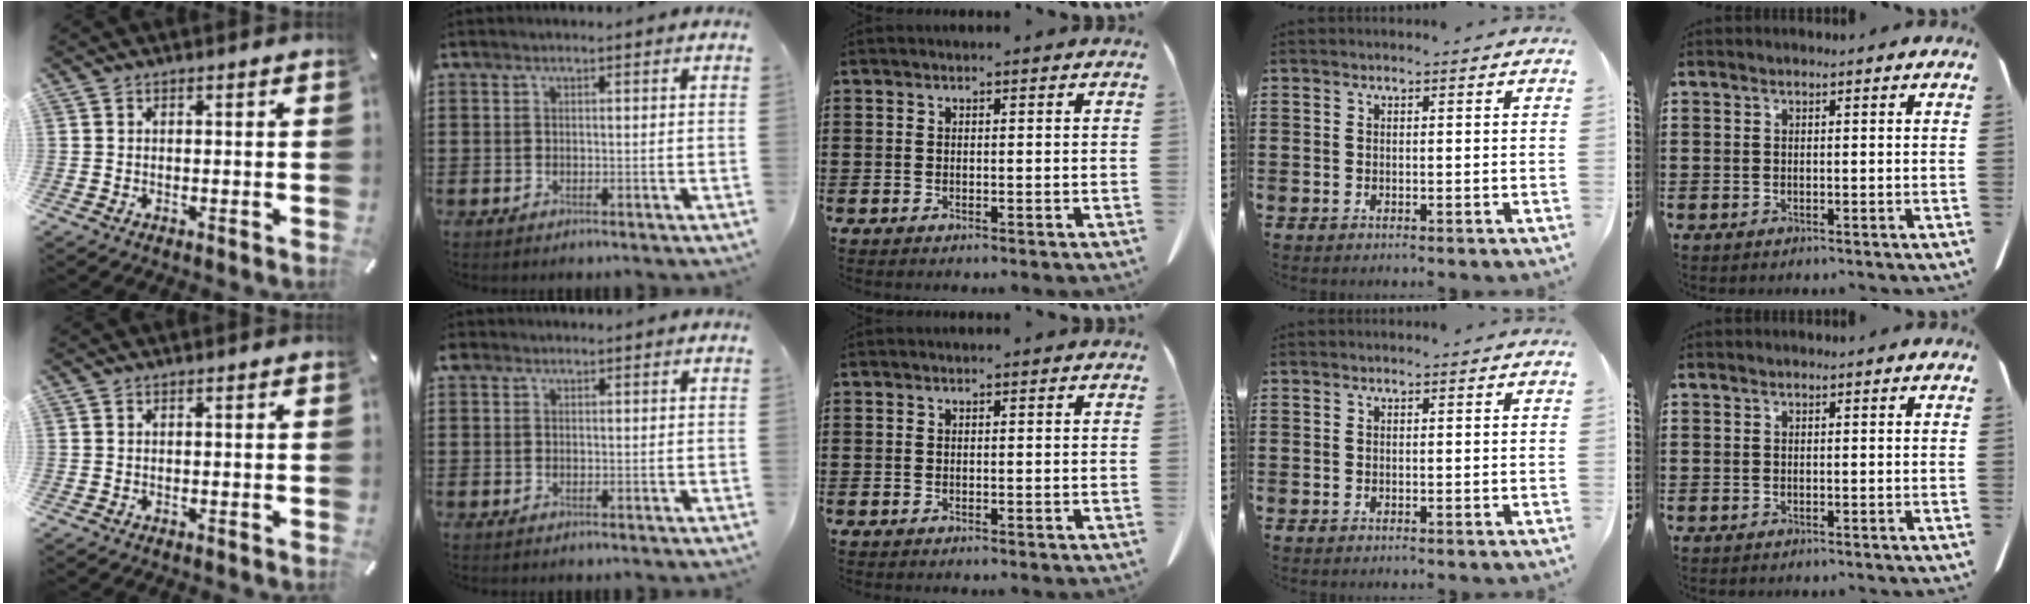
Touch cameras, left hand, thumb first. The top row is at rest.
{"index": {"total": 0.7, "force": [0.3, 0.5, 0.2], "torque": [-0.005, 0.006, 0.006]}}